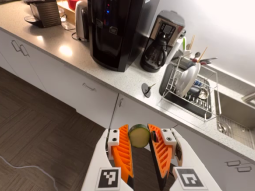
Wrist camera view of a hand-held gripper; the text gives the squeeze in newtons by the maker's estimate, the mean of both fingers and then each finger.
{"total": 11.0, "left": 11.0, "right": 11.1}